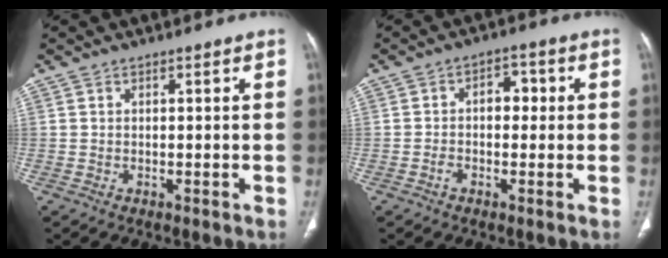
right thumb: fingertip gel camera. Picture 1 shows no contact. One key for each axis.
{"total": 4.5, "fx": -0.1, "fy": 3.2, "fz": 3.3, "tx": -0.030, "ty": 0.022, "tz": -0.009}